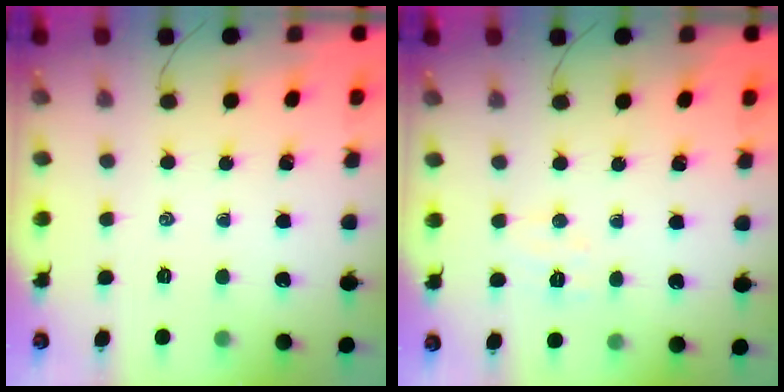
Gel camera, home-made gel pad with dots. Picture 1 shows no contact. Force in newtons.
{"total": 5.6, "press": 5.4, "slide": 1.2}